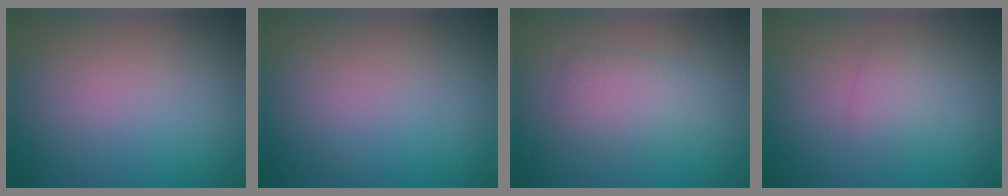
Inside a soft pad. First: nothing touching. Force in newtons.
{"total": 0.0}
{"total": 2.4, "press": 2.4, "slide": 0.1}
{"total": 1.4, "press": 1.4, "slide": 0.1}